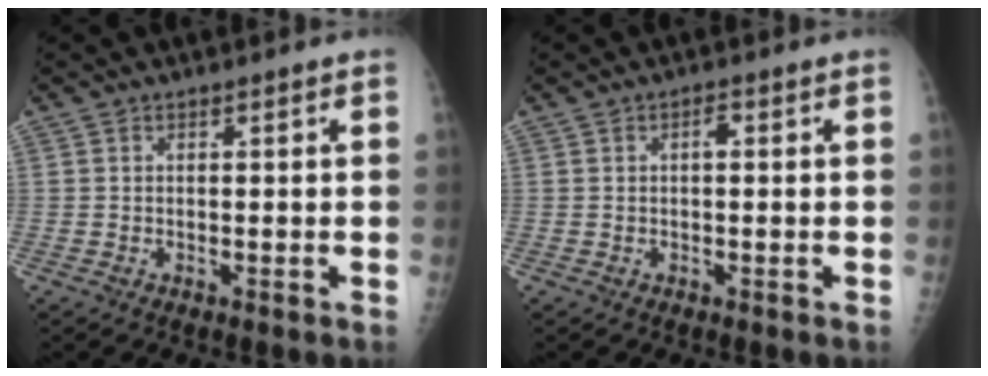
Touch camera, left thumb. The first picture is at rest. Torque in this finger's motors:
{"motor_torque": [0.27, -0.02, 0.04, -0.26, 0.06]}